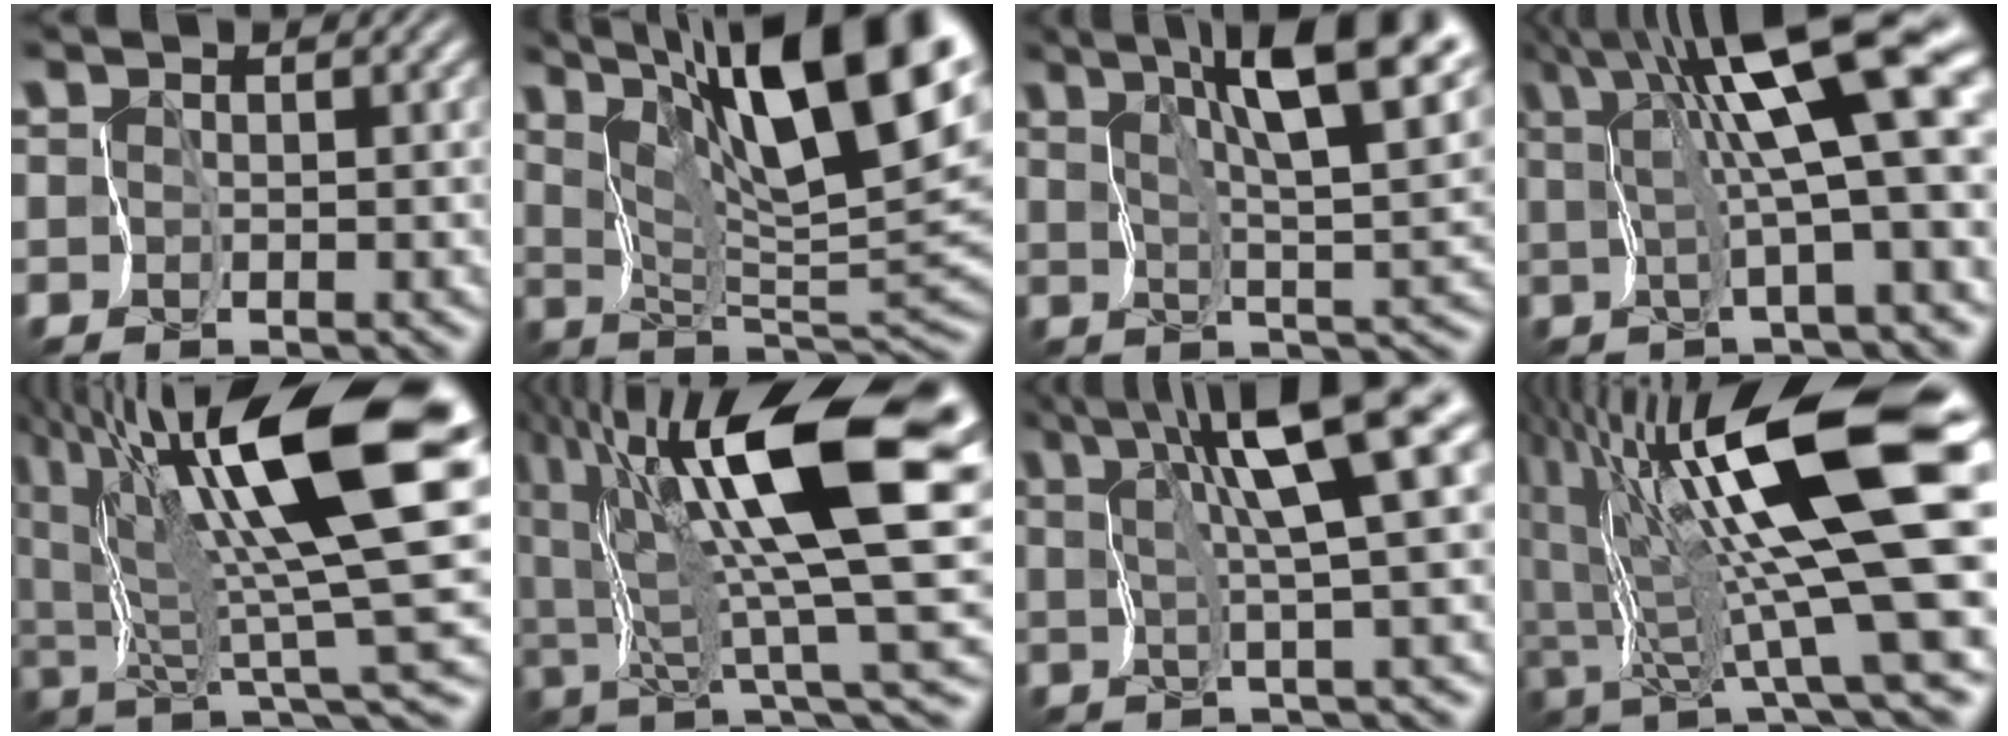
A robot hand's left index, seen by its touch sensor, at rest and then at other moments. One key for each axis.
{"total": 15.6, "fx": 9.0, "fy": 3.6, "fz": 12.3, "tx": -0.170, "ty": 0.015, "tz": 0.137}
{"total": 11.2, "fx": 5.8, "fy": 2.1, "fz": 9.4, "tx": -0.142, "ty": 0.016, "tz": 0.081}
{"total": 12.3, "fx": 4.2, "fy": 1.7, "fz": 11.4, "tx": -0.181, "ty": 0.014, "tz": 0.068}
{"total": 15.7, "fx": 6.7, "fy": 2.4, "fz": 14.0, "tx": -0.249, "ty": 0.014, "tz": 0.117}
{"total": 16.1, "fx": 6.3, "fy": 3.0, "fz": 14.6, "tx": -0.260, "ty": 0.009, "tz": 0.107}
{"total": 9.0, "fx": 3.8, "fy": 0.3, "fz": 8.1, "tx": -0.126, "ty": 0.021, "tz": 0.064}
{"total": 15.7, "fx": 4.2, "fy": 1.8, "fz": 15.0, "tx": -0.279, "ty": 0.004, "tz": 0.079}